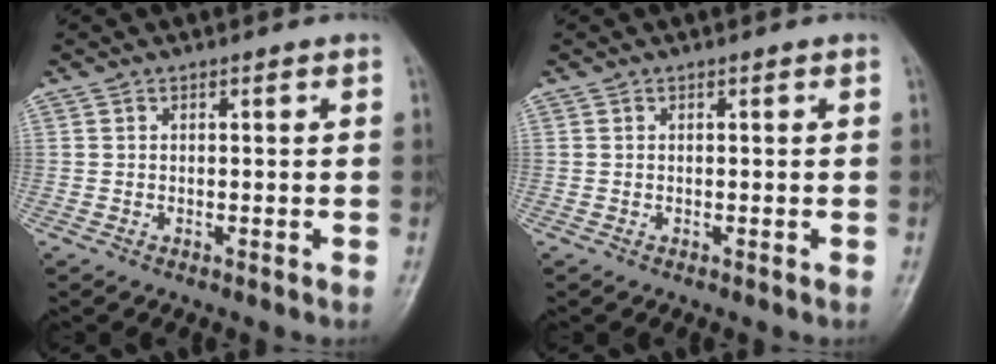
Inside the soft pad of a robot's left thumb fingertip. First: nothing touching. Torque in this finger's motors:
{"motor_torque": [0.04, 0.07, 0.00, 0.00, 0.00]}